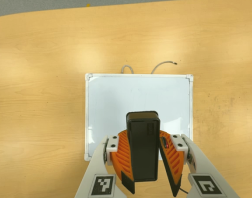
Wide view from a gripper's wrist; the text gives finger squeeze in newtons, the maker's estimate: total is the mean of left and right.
{"total": 9.1, "left": 9.3, "right": 8.9}